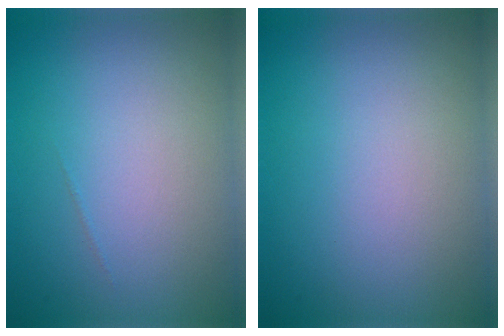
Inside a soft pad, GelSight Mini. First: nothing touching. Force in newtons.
{"total": 0.0}